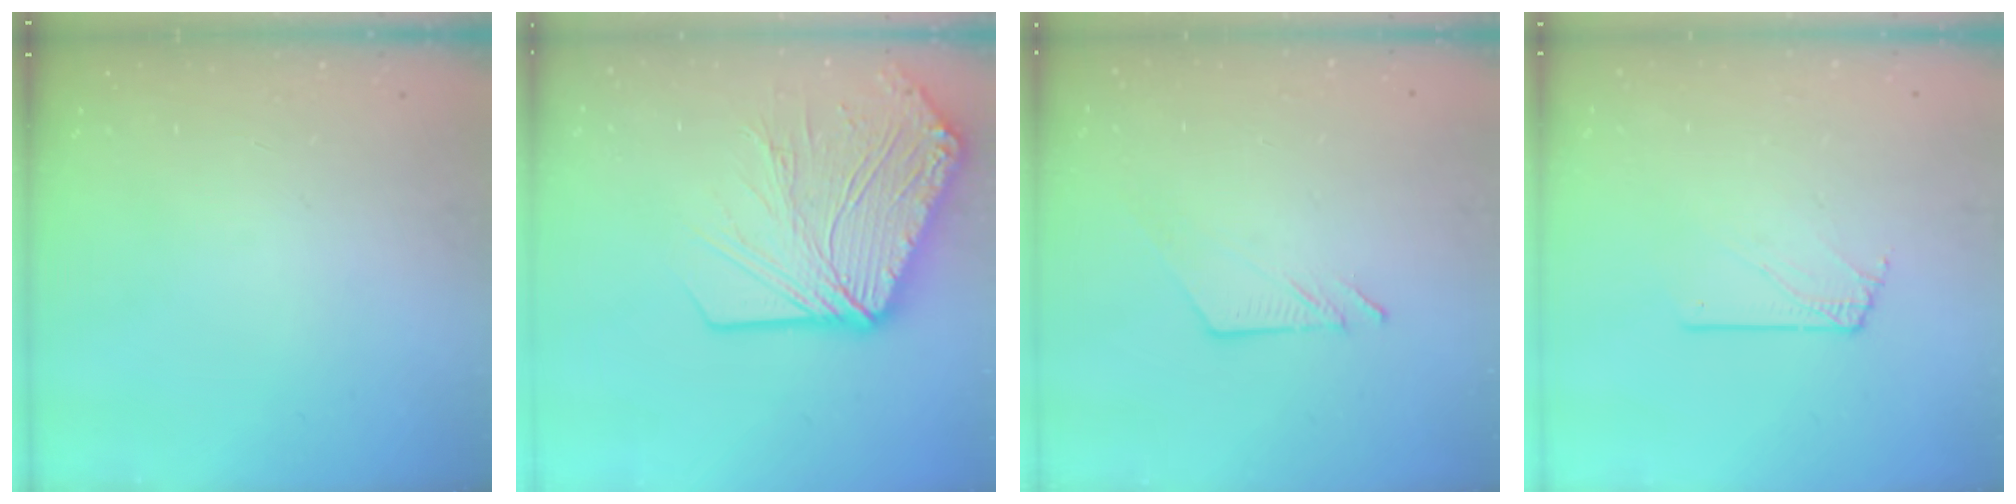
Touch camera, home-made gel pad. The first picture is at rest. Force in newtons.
{"total": 21.3, "press": 21.2, "slide": 2.4}
{"total": 7.0, "press": 7.0, "slide": 0.1}
{"total": 1.6, "press": 1.6, "slide": 0.2}